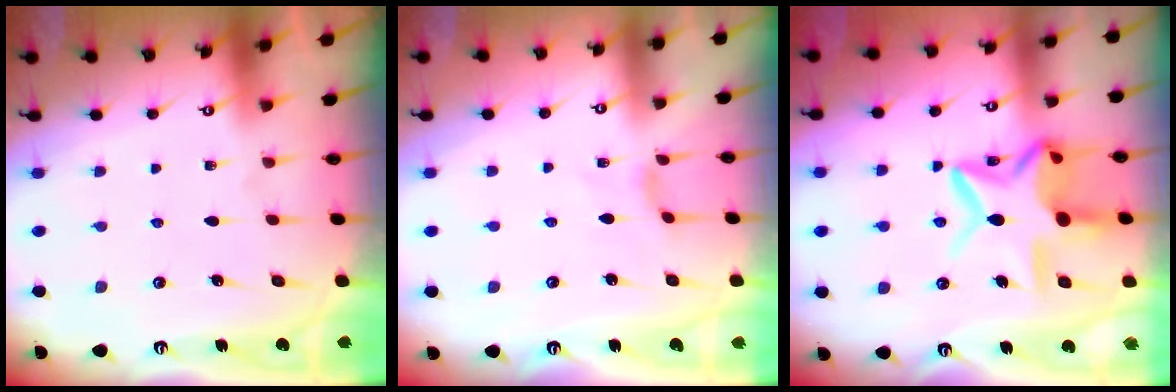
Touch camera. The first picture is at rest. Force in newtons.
{"total": 1.5, "press": 1.4, "slide": 0.4}
{"total": 16.0, "press": 16.0, "slide": 1.7}